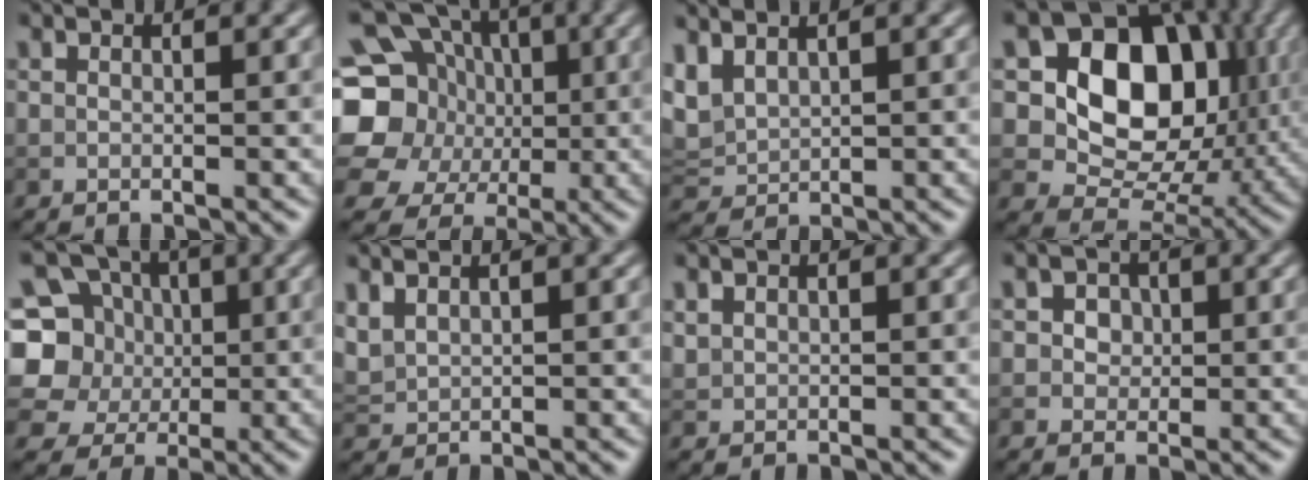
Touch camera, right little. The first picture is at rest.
{"total": 14.6, "force": [1.0, 13.2, 6.3], "torque": [-0.169, 0.025, -0.006]}
{"total": 2.7, "force": [1.9, 1.3, 1.4], "torque": [-0.042, 0.010, 0.045]}
{"total": 12.8, "force": [2.5, 9.7, 8.1], "torque": [-0.117, 0.000, 0.036]}
{"total": 8.0, "force": [1.2, 7.1, 3.4], "torque": [-0.084, 0.025, -0.010]}
{"total": 2.0, "force": [1.5, 0.8, 1.0], "torque": [-0.028, 0.007, 0.039]}
{"total": 0.7, "force": [0.7, 0.3, 0.2], "torque": [-0.008, 0.000, 0.019]}
{"total": 2.1, "force": [0.7, 1.7, 1.0], "torque": [-0.015, 0.007, 0.006]}